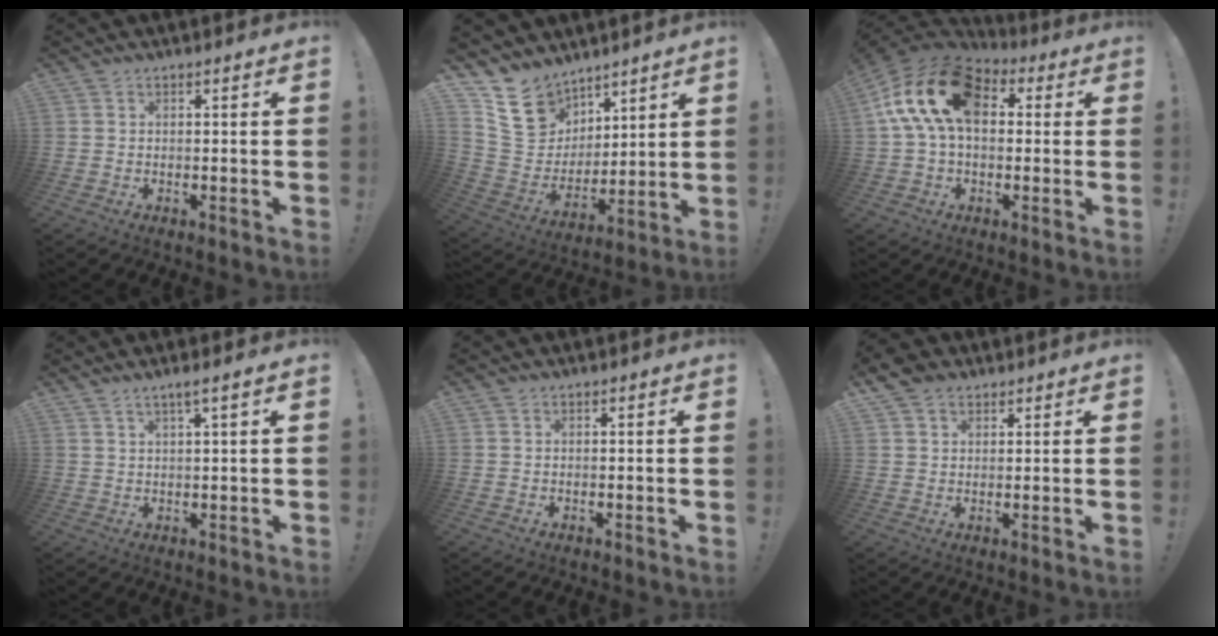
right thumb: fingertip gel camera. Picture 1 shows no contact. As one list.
[{"total": 15.2, "force": [10.1, 10.8, 3.7], "torque": [-0.061, -0.063, 0.202]}, {"total": 19.1, "force": [4.6, 11.7, 14.4], "torque": [-0.263, 0.009, 0.084]}, {"total": 3.1, "force": [1.9, 0.1, 2.5], "torque": [-0.049, -0.005, 0.032]}, {"total": 0.0}, {"total": 5.5, "force": [3.5, 3.7, 2.1], "torque": [-0.027, -0.013, 0.066]}]